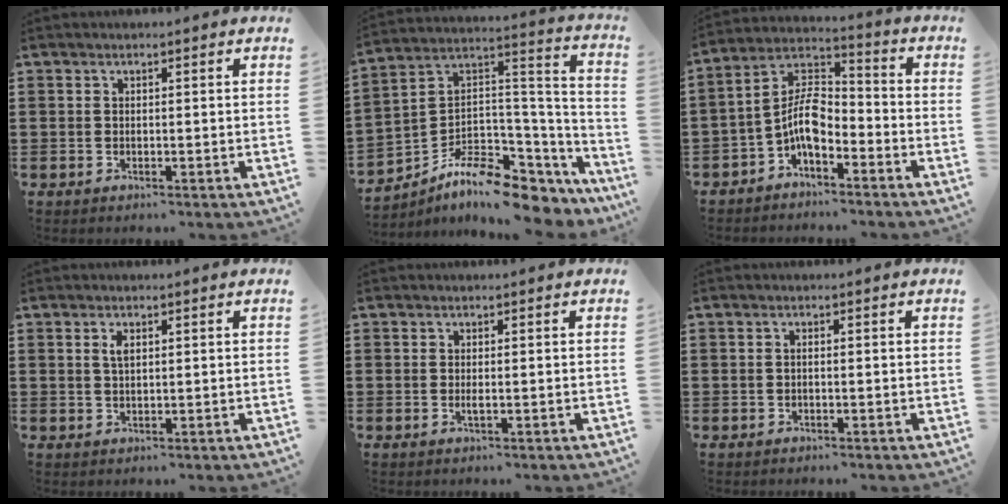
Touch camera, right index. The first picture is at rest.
{"total": 9.1, "force": [-6.3, 4.5, 4.8], "torque": [-0.101, 0.000, -0.116]}
{"total": 7.7, "force": [-3.3, 3.8, 5.8], "torque": [-0.134, -0.002, -0.071]}
{"total": 1.8, "force": [0.7, 0.7, 1.6], "torque": [-0.034, 0.004, 0.011]}
{"total": 0.9, "force": [-0.2, 0.2, 0.9], "torque": [-0.016, -0.003, -0.003]}
{"total": 0.7, "force": [-0.3, 0.1, 0.6], "torque": [-0.012, -0.004, -0.004]}